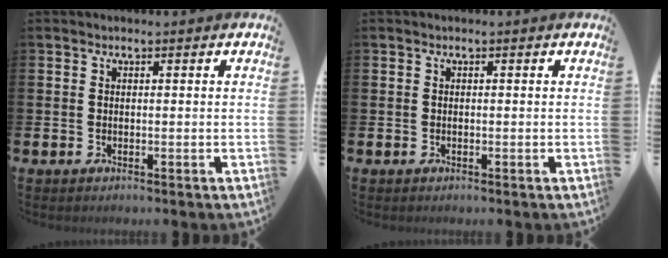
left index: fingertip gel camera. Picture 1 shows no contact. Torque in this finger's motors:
{"motor_torque": [-0.17, -0.08, -0.04, -0.01]}